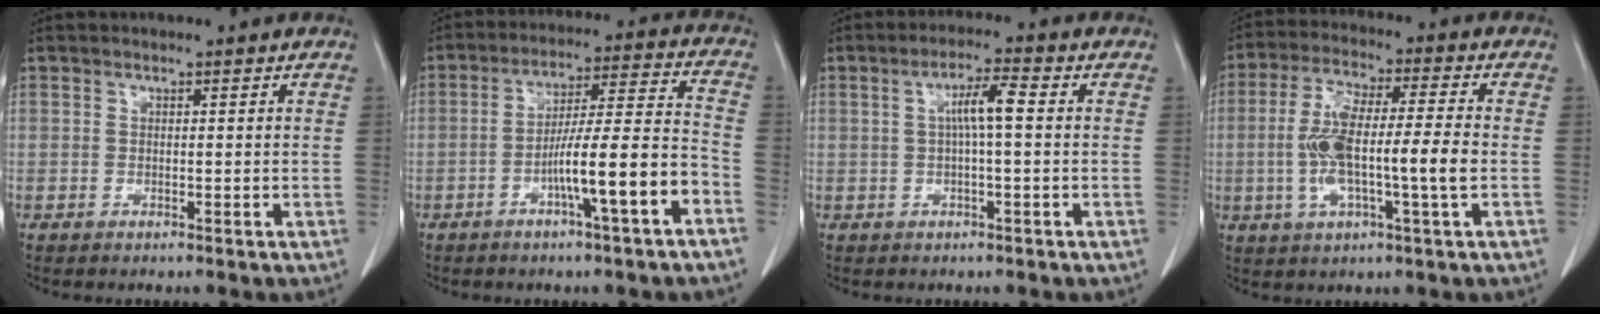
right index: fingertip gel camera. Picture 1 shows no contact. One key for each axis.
{"total": 12.1, "fx": -5.2, "fy": 0.0, "fz": 10.9, "tx": -0.182, "ty": 0.014, "tz": -0.084}
{"total": 4.6, "fx": 0.5, "fy": 0.2, "fz": 4.6, "tx": -0.084, "ty": 0.010, "tz": 0.007}
{"total": 12.2, "fx": -1.6, "fy": 1.2, "fz": 12.1, "tx": -0.240, "ty": 0.008, "tz": -0.033}